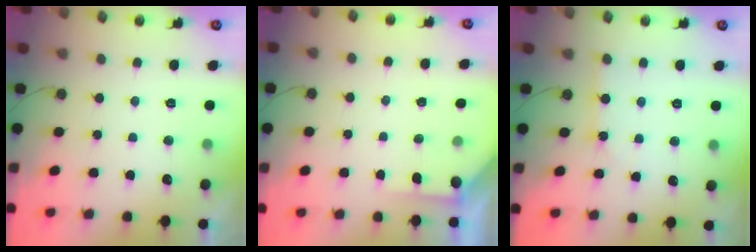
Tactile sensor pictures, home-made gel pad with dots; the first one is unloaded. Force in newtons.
{"total": 1.8, "press": 1.8, "slide": 0.3}
{"total": 2.6, "press": 2.6, "slide": 0.4}